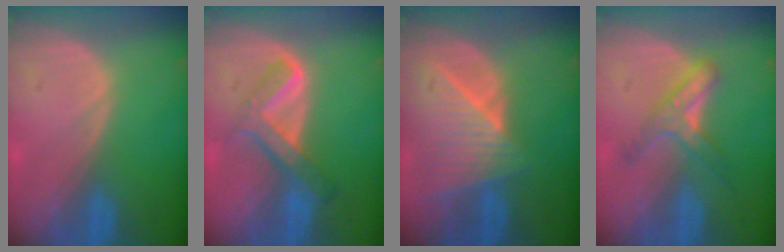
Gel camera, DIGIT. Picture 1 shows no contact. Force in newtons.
{"total": 6.7, "press": 5.7, "slide": 3.5}
{"total": 8.8, "press": 7.9, "slide": 3.9}
{"total": 5.1, "press": 5.1, "slide": 0.4}